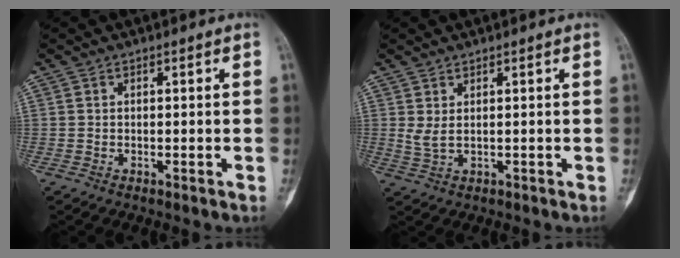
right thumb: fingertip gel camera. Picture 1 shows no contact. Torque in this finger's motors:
{"motor_torque": [0.27, 0.17, 0.03, 0.03, -0.01]}